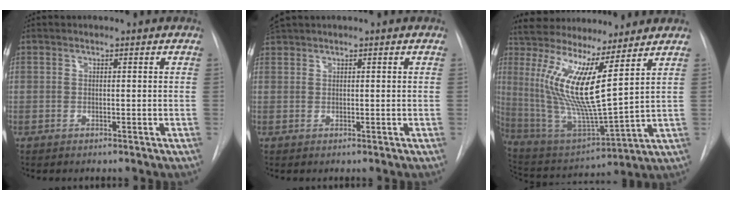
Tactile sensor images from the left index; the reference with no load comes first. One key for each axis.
{"total": 1.9, "fx": 1.9, "fy": -0.2, "fz": 0.4, "tx": -0.009, "ty": 0.023, "tz": 0.042}
{"total": 19.6, "fx": 7.8, "fy": 2.9, "fz": 17.8, "tx": -0.368, "ty": 0.000, "tz": 0.143}